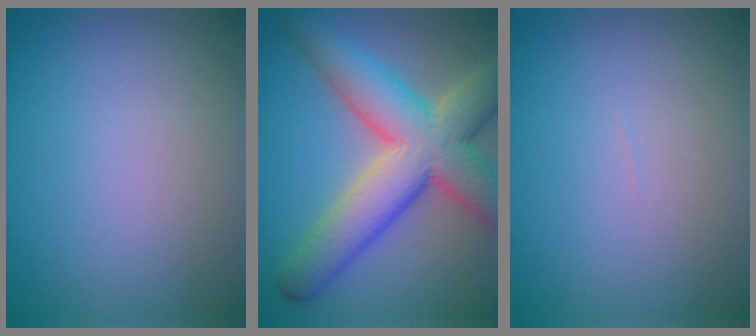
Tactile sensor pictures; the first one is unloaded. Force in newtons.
{"total": 10.2, "press": 10.2, "slide": 0.8}
{"total": 0.0}